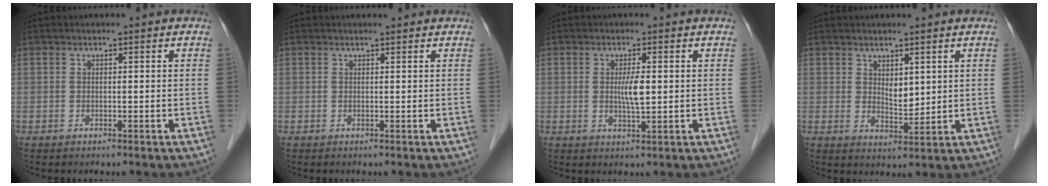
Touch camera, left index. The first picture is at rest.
{"total": 2.0, "force": [1.9, 0.2, 0.5], "torque": [-0.011, 0.014, 0.023]}
{"total": 3.3, "force": [0.3, 0.4, 3.2], "torque": [-0.060, -0.003, 0.007]}
{"total": 3.1, "force": [1.5, 1.4, 2.4], "torque": [-0.046, -0.005, 0.035]}